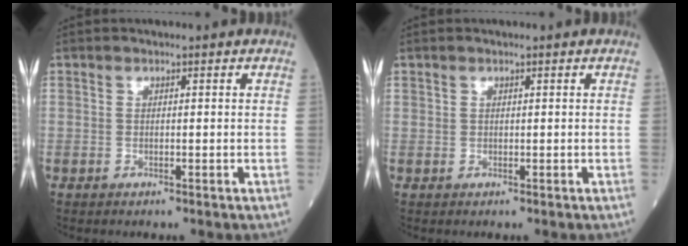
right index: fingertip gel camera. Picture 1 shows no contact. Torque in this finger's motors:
{"motor_torque": [0.09, 0.12, 0.04, 0.01]}